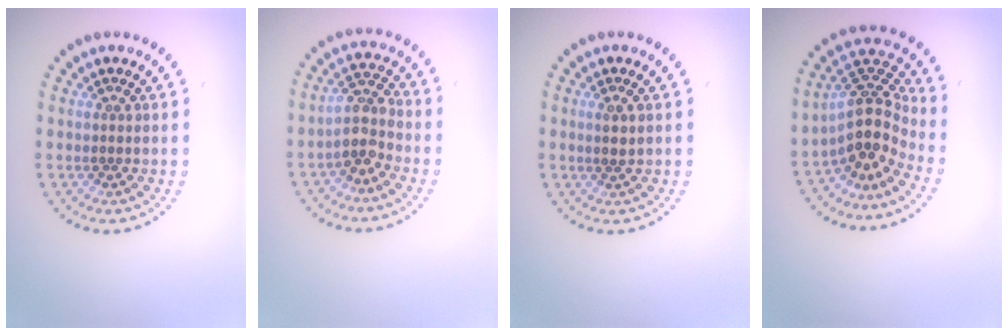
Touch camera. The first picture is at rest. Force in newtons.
{"total": 3.0, "press": 2.4, "slide": 1.8}
{"total": 0.7, "press": 0.6, "slide": 0.4}
{"total": 4.7, "press": 3.4, "slide": 3.1}